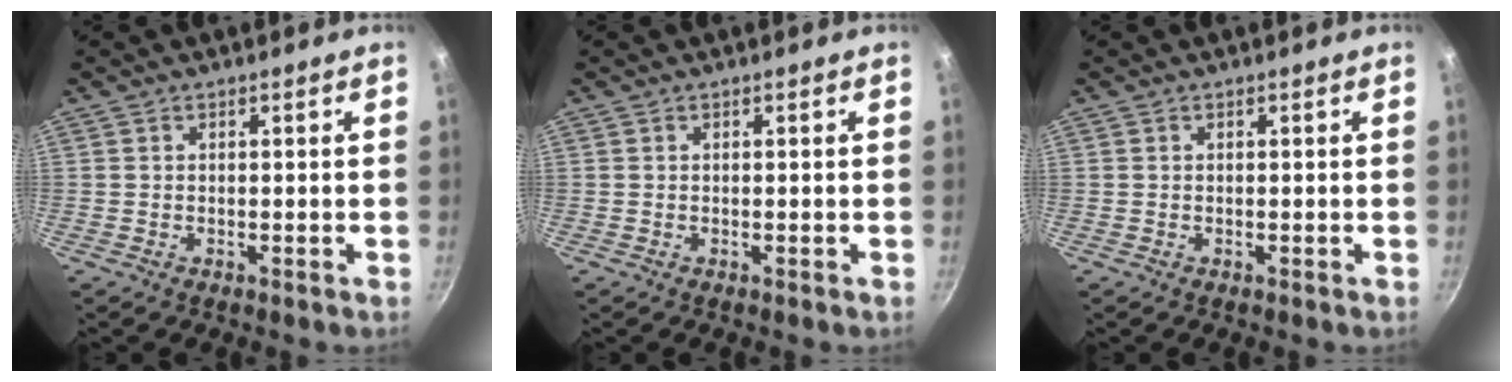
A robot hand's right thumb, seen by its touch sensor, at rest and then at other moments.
{"total": 0.0}
{"total": 0.0}